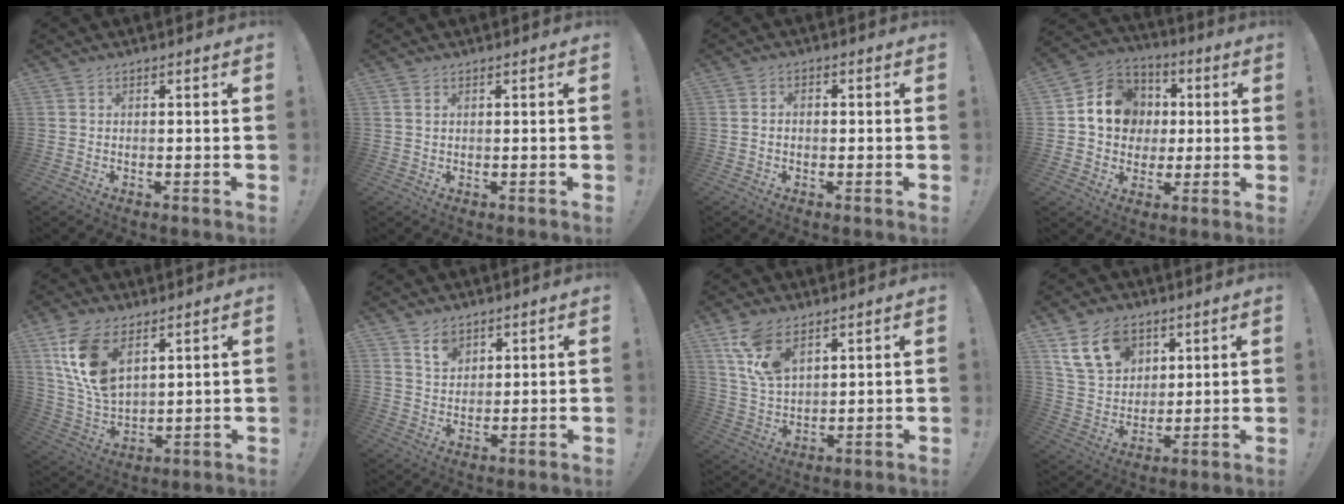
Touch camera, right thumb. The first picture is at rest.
{"total": 1.2, "force": [0.6, 0.7, 0.8], "torque": [-0.014, 0.000, 0.010]}
{"total": 2.0, "force": [-0.9, 1.3, 1.2], "torque": [-0.019, 0.008, -0.018]}
{"total": 14.6, "force": [2.3, 12.9, 6.4], "torque": [-0.089, 0.007, 0.059]}
{"total": 13.6, "force": [7.2, 7.7, 8.6], "torque": [-0.177, -0.030, 0.139]}
{"total": 5.9, "force": [4.2, 3.6, 2.1], "torque": [-0.033, -0.020, 0.077]}
{"total": 11.2, "force": [6.9, 5.9, 6.6], "torque": [-0.133, -0.024, 0.132]}
{"total": 14.8, "force": [8.0, 10.3, 7.0], "torque": [-0.126, -0.028, 0.157]}